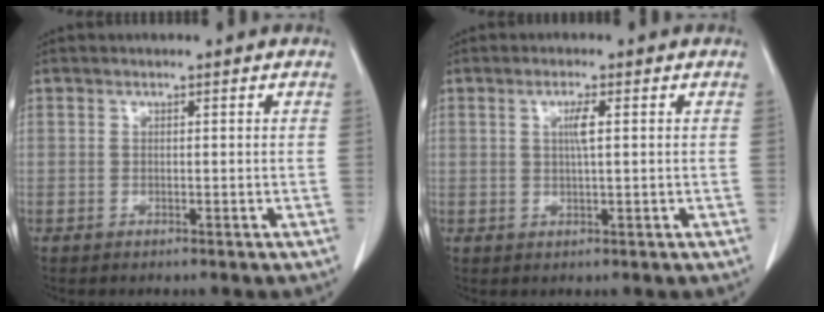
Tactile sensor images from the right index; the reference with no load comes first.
{"total": 2.3, "force": [0.5, -0.2, 2.2], "torque": [-0.044, -0.001, 0.008]}